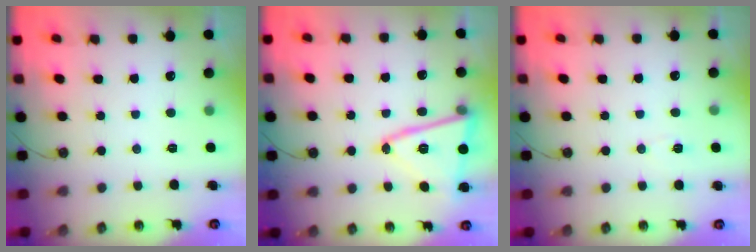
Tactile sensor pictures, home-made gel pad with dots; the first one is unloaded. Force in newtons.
{"total": 14.3, "press": 14.1, "slide": 2.4}
{"total": 4.2, "press": 4.1, "slide": 1.1}